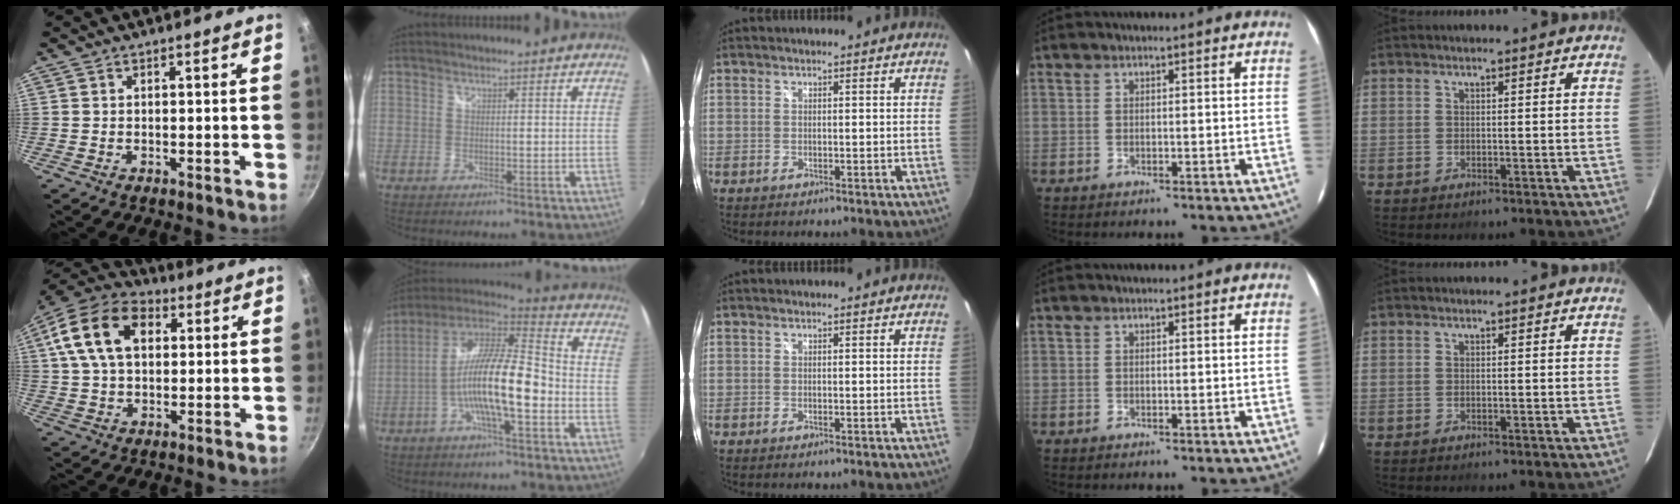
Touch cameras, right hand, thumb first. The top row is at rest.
{"thumb": {"total": 16.8, "force": [4.5, 11.2, 11.6], "torque": [-0.194, 0.019, 0.066]}, "index": {"total": 15.3, "force": [-4.2, 3.3, 14.3], "torque": [-0.260, 0.004, -0.085]}}